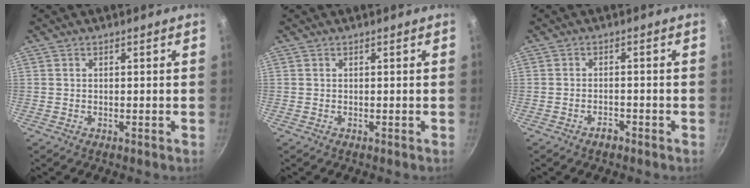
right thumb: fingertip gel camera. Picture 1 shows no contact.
{"total": 0.0}
{"total": 2.0, "force": [-1.6, 0.9, 0.9], "torque": [-0.010, 0.017, -0.022]}